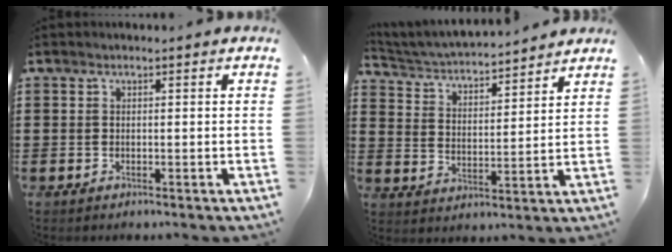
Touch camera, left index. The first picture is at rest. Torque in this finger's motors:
{"motor_torque": [1.01, -1.13, 0.24, 0.11]}